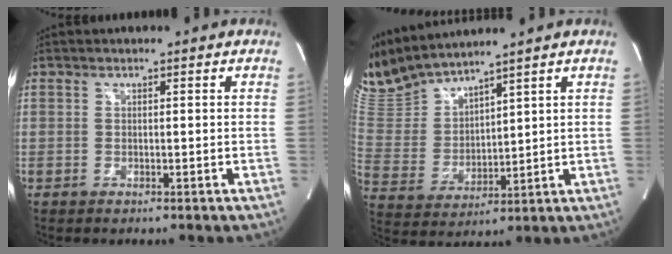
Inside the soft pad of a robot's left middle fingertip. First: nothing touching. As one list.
[{"total": 11.3, "force": [10.8, 0.3, 3.4], "torque": [-0.091, 0.002, 0.236]}]